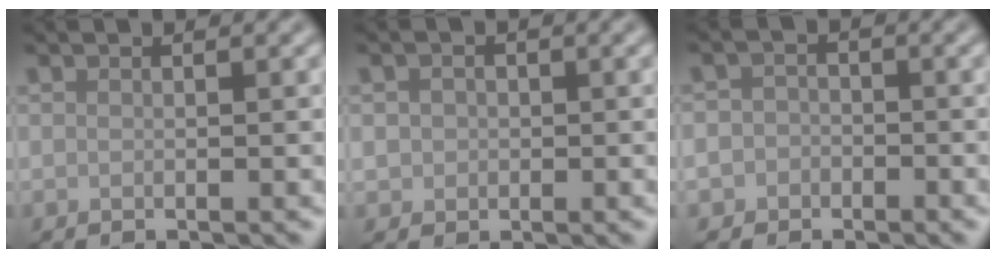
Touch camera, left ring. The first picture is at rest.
{"total": 1.6, "force": [0.0, 1.5, 0.6], "torque": [-0.003, -0.006, 0.002]}
{"total": 2.8, "force": [-1.3, 2.4, 0.4], "torque": [0.026, 0.003, -0.034]}